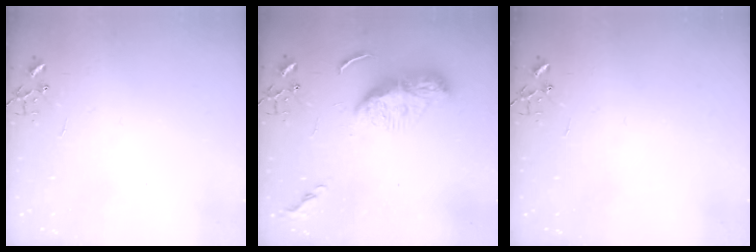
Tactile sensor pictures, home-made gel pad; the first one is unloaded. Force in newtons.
{"total": 10.4, "press": 10.4, "slide": 0.9}
{"total": 0.0}